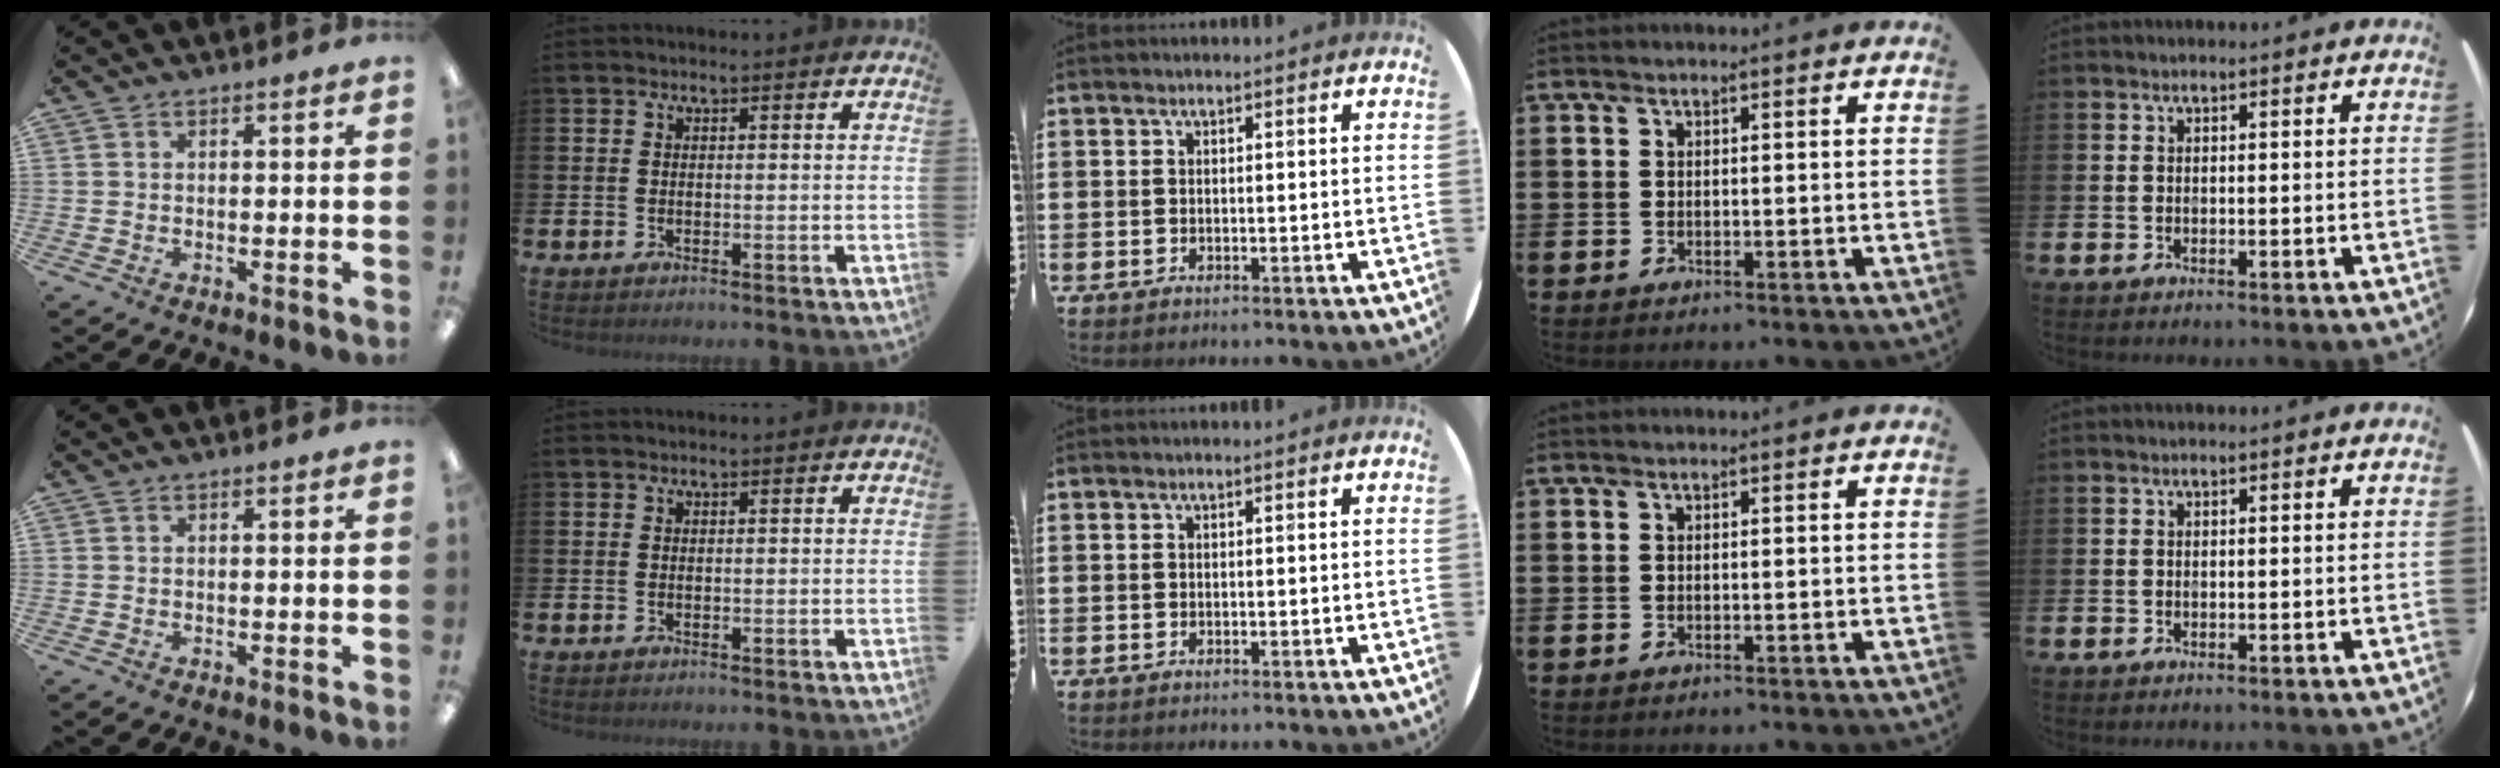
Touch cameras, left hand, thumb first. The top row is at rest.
{}